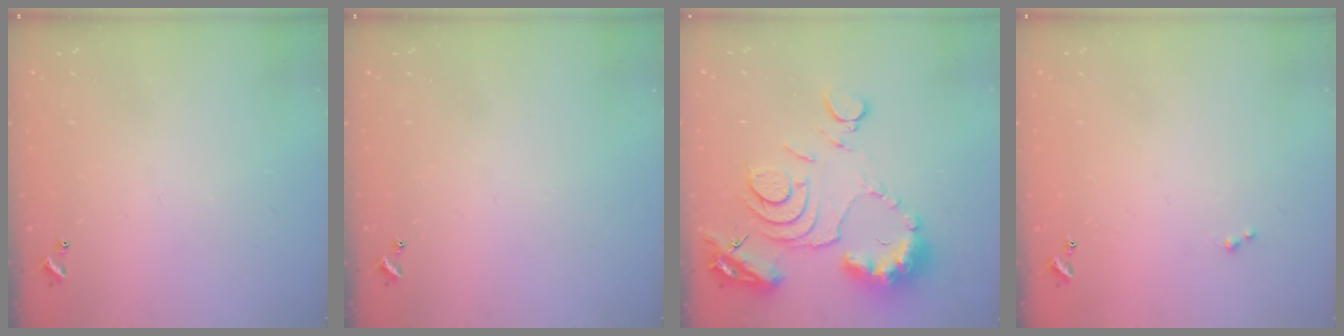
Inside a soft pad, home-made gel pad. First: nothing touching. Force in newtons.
{"total": 0.0}
{"total": 15.7, "press": 15.6, "slide": 1.8}
{"total": 1.2, "press": 1.2, "slide": 0.2}